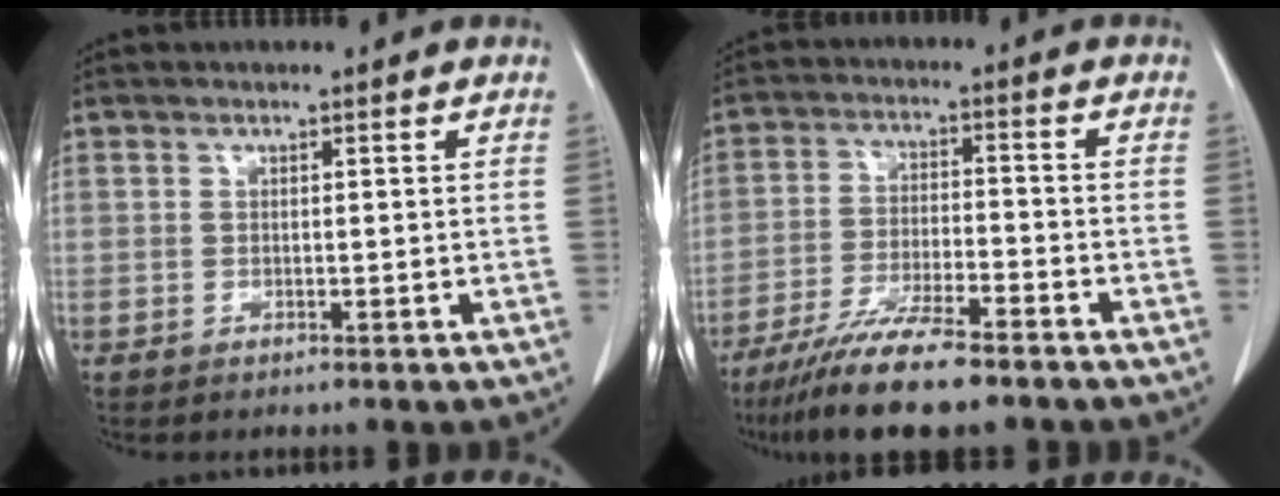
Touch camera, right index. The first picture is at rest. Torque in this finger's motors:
{"motor_torque": [1.09, -1.05, 0.35, 0.16]}